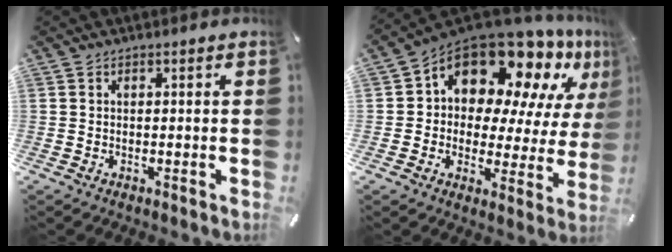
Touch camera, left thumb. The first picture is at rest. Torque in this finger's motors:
{"motor_torque": [1.28, 0.69, 1.71, -0.13, 0.13]}